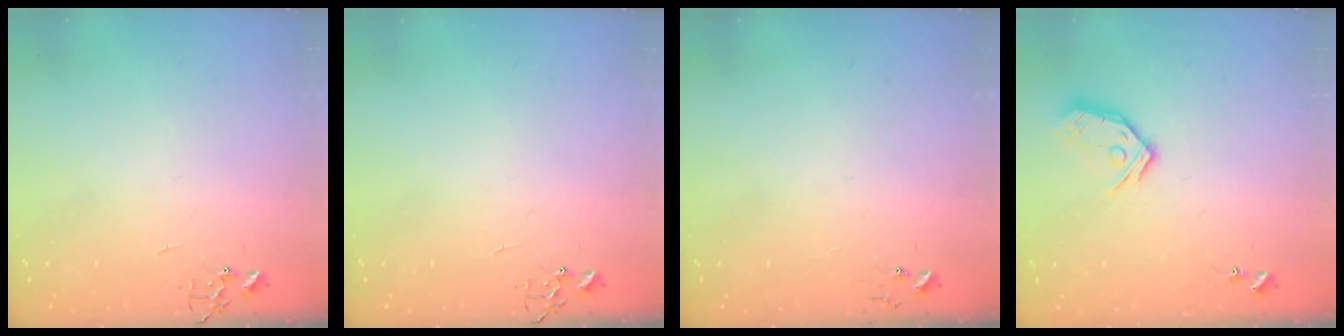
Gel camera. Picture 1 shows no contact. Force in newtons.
{"total": 0.0}
{"total": 4.7, "press": 4.7, "slide": 0.4}
{"total": 12.2, "press": 12.1, "slide": 1.5}